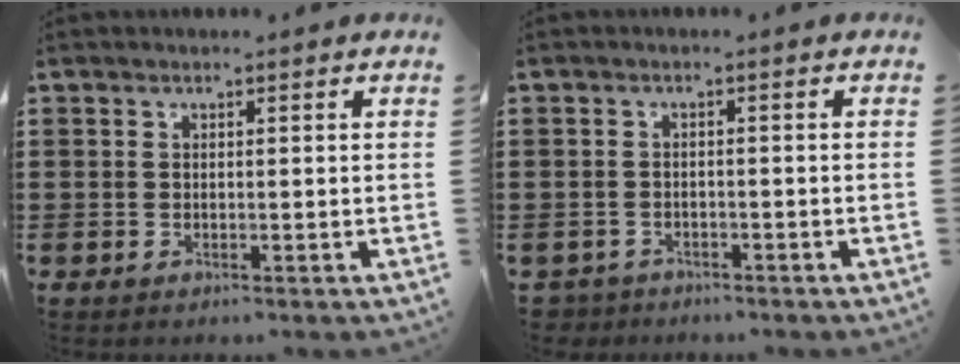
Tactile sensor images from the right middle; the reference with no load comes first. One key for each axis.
{"total": 1.8, "fx": -1.8, "fy": 0.5, "fz": -0.2, "tx": -0.005, "ty": -0.003, "tz": -0.039}